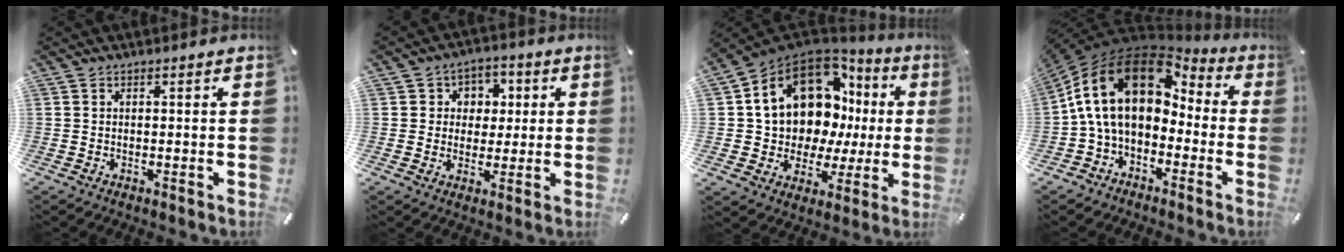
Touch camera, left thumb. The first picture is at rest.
{"total": 6.3, "force": [0.4, 6.1, 1.6], "torque": [-0.019, 0.003, -0.001]}
{"total": 17.5, "force": [7.4, 12.4, 10.0], "torque": [-0.165, -0.063, 0.140]}
{"total": 19.0, "force": [2.5, 12.8, 13.9], "torque": [-0.285, -0.003, 0.043]}